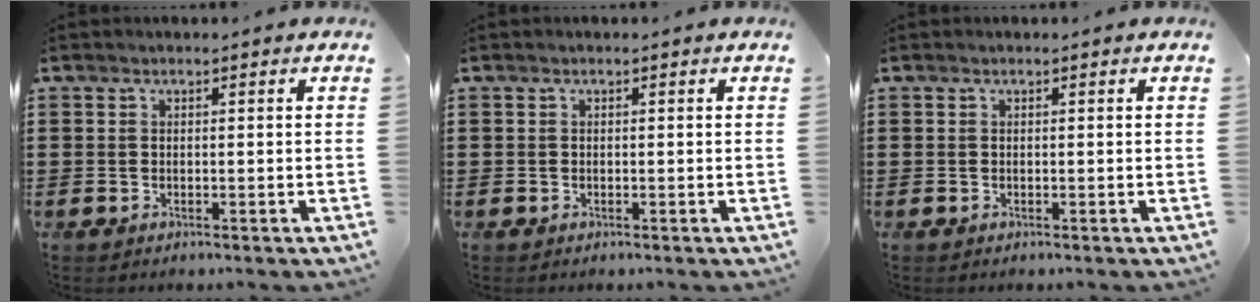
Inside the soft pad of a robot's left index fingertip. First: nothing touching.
{"total": 0.0}
{"total": 0.0}